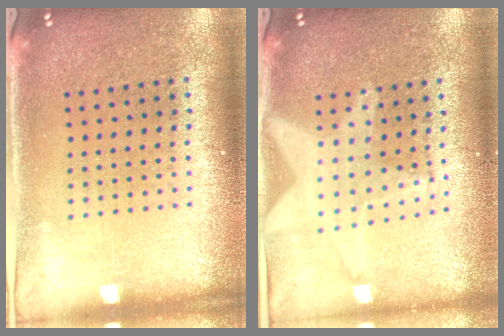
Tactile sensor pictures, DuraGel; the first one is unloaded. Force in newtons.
{"total": 2.0, "press": 1.7, "slide": 1.1}